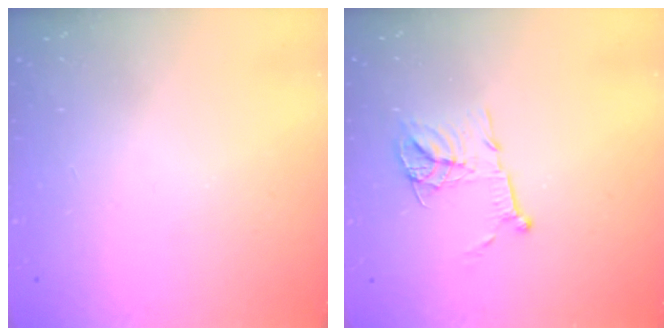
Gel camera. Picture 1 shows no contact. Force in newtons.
{"total": 13.9, "press": 13.9, "slide": 1.2}